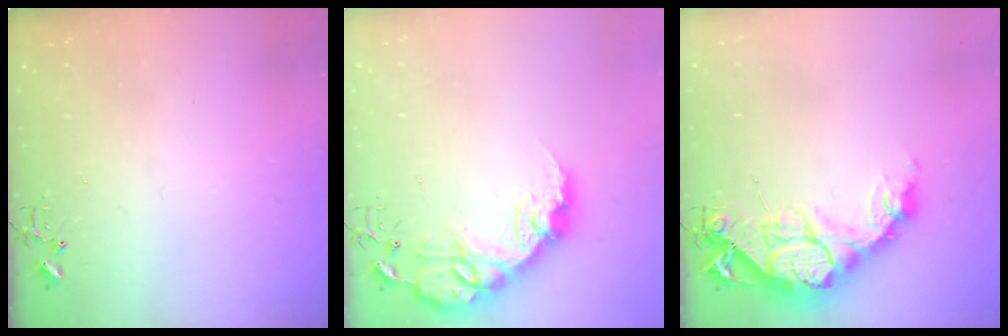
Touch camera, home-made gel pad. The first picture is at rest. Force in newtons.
{"total": 15.8, "press": 15.8, "slide": 0.5}
{"total": 14.7, "press": 14.7, "slide": 1.2}